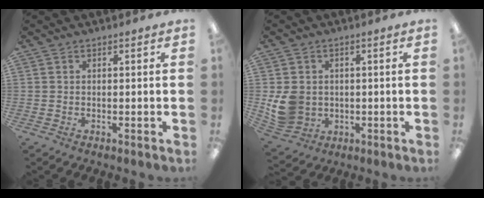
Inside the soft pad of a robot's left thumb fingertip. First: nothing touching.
{"total": 7.9, "force": [0.0, 7.1, 3.4], "torque": [-0.082, 0.007, 0.005]}